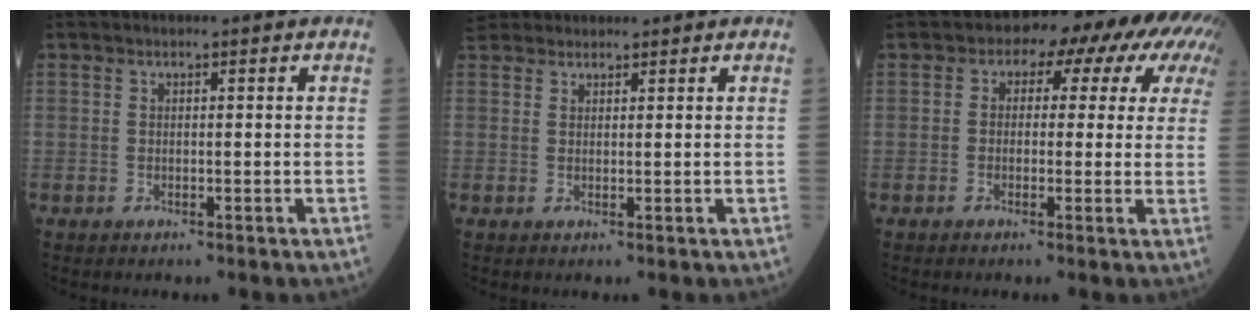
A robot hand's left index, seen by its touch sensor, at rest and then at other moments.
{"total": 4.3, "force": [3.9, 1.6, 0.6], "torque": [-0.015, 0.030, 0.073]}
{"total": 10.8, "force": [6.0, 6.5, 6.2], "torque": [-0.061, 0.046, 0.045]}